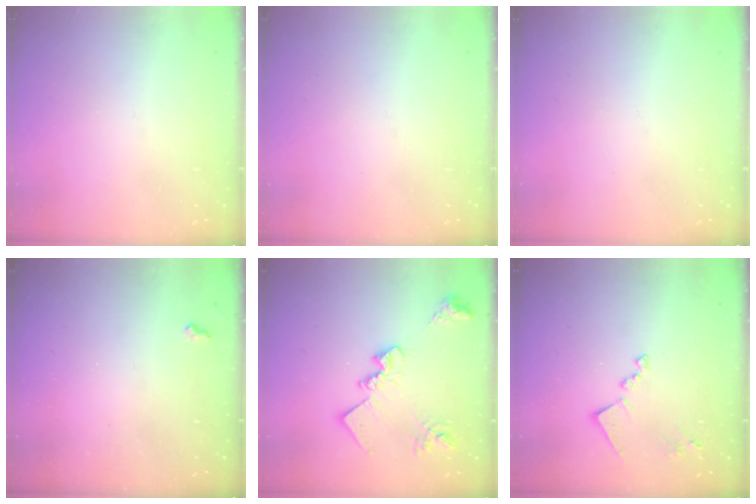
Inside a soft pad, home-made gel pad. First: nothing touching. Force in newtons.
{"total": 0.0}
{"total": 0.0}
{"total": 5.0, "press": 5.0, "slide": 0.7}
{"total": 17.7, "press": 17.7, "slide": 1.0}
{"total": 12.1, "press": 12.1, "slide": 0.7}